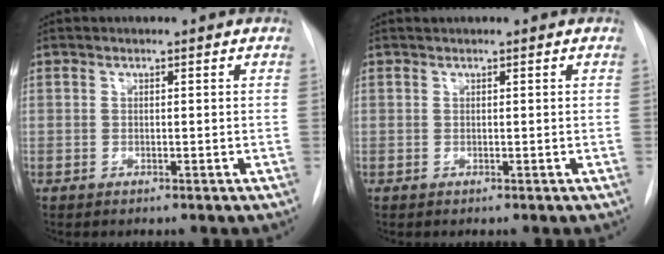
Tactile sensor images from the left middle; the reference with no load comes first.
{"total": 0.0}